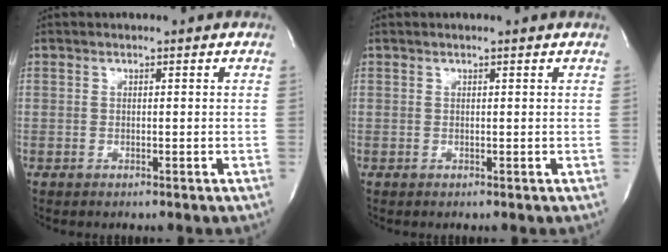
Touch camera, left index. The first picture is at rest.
{"total": 1.3, "force": [1.1, -0.2, 0.5], "torque": [-0.017, 0.007, 0.019]}